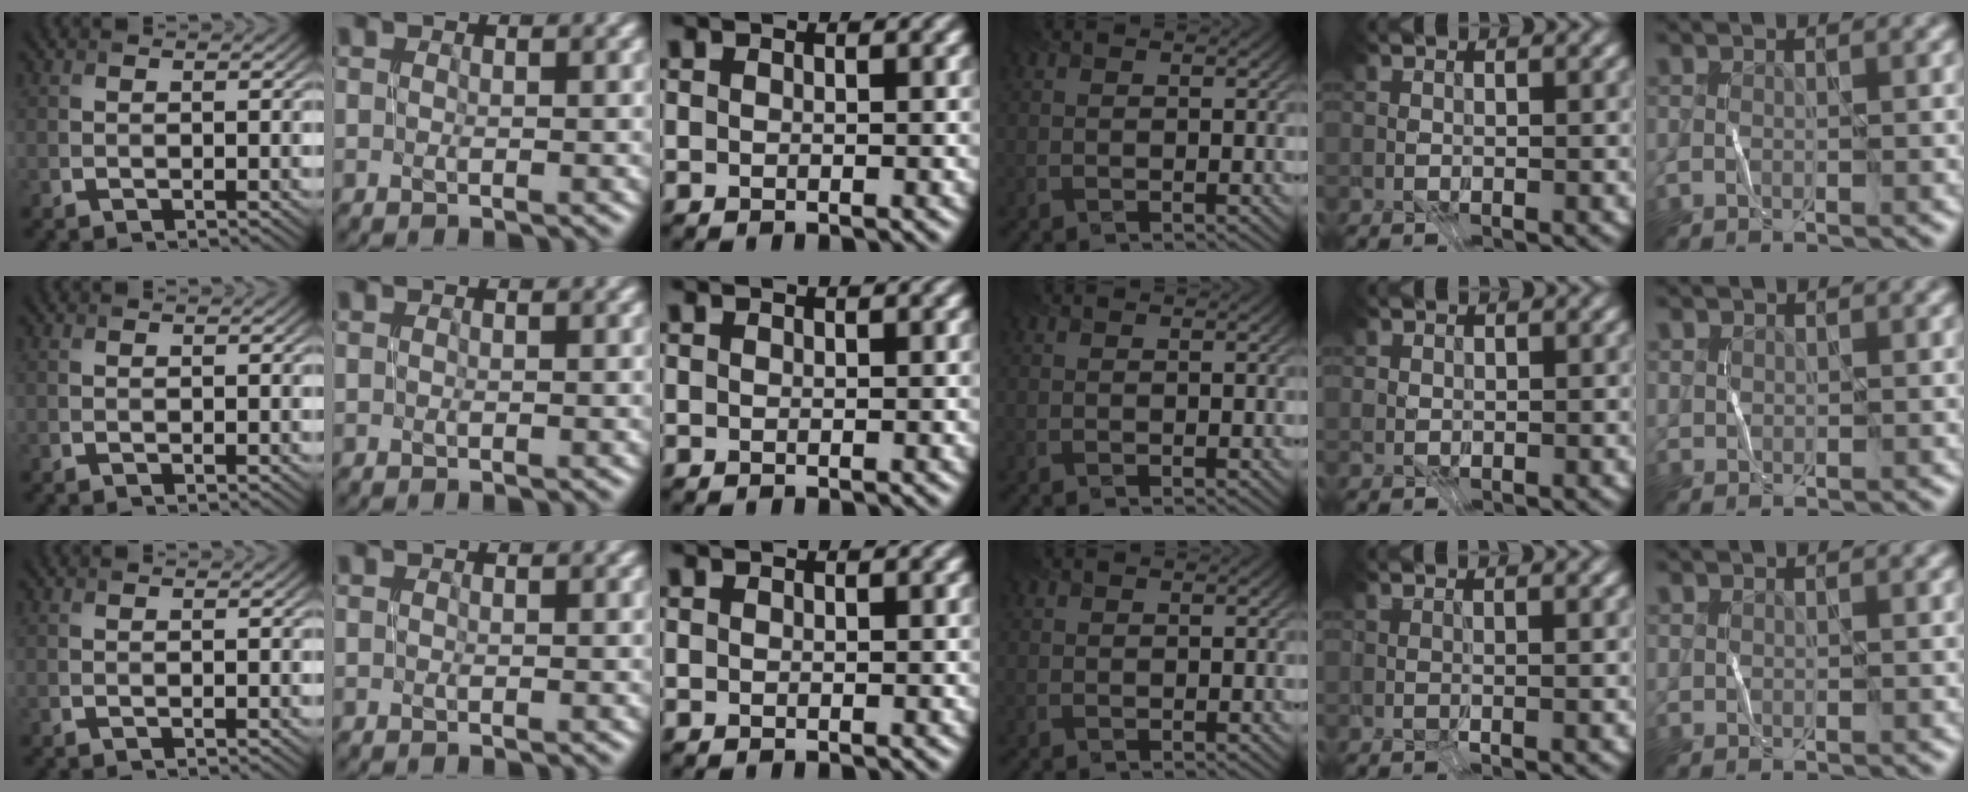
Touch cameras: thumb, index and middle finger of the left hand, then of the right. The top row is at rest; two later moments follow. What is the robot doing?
{"motion": "fold", "object": "receipt paper"}